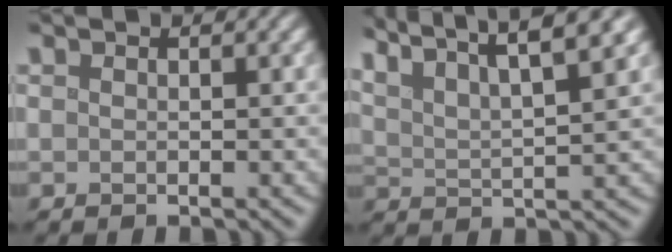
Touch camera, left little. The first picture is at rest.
{"total": 9.9, "force": [7.4, 2.5, 6.0], "torque": [-0.122, 0.029, 0.091]}